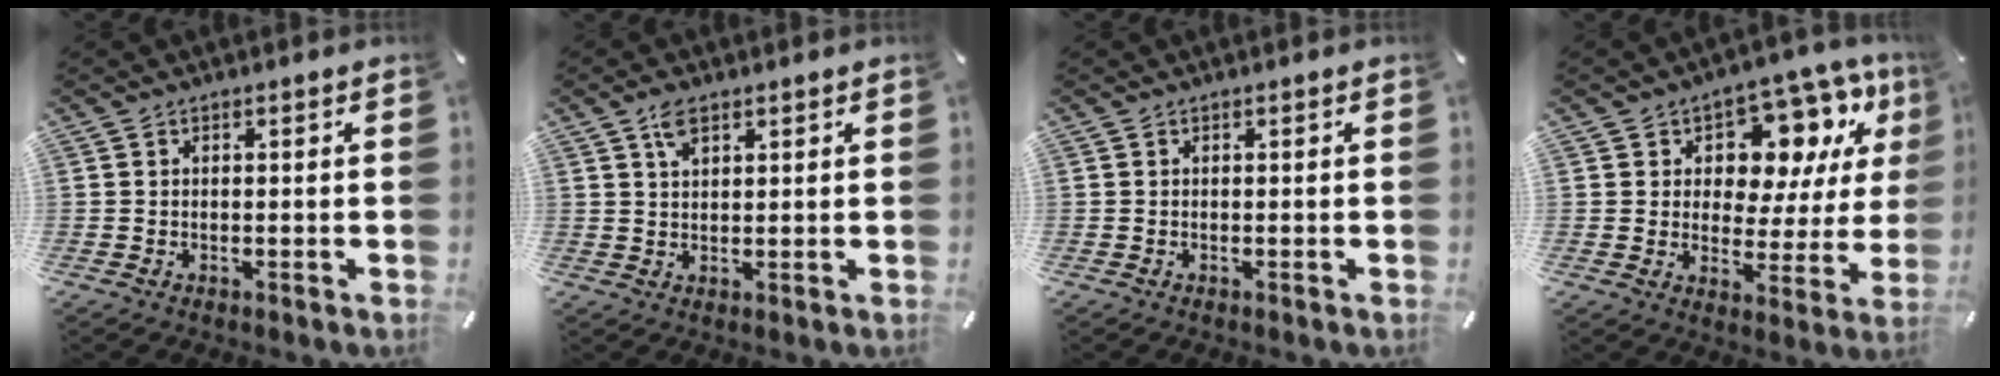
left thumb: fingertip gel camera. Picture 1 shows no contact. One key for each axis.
{"total": 3.8, "fx": 2.3, "fy": 1.8, "fz": 2.5, "tx": -0.048, "ty": -0.002, "tz": 0.039}
{"total": 0.0}
{"total": 13.1, "fx": 8.4, "fy": 7.7, "fz": 6.3, "tx": -0.086, "ty": -0.071, "tz": 0.143}